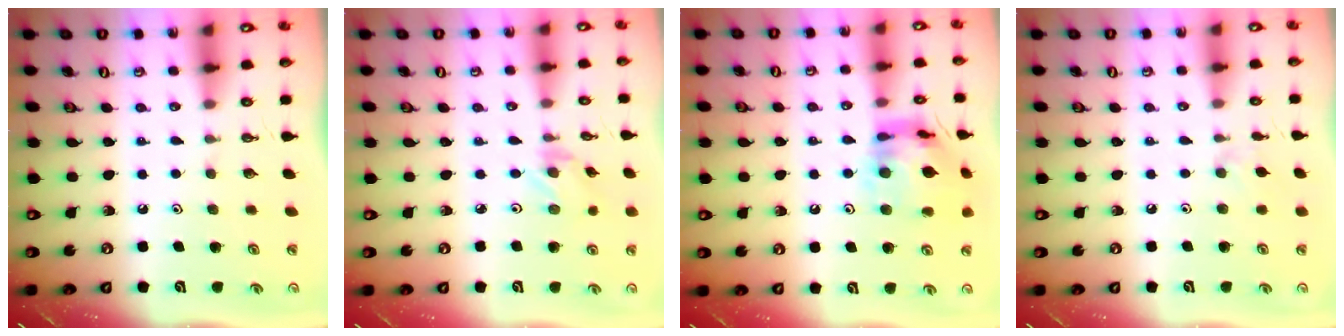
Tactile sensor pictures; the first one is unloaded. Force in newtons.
{"total": 1.1, "press": 1.0, "slide": 0.4}
{"total": 15.4, "press": 15.3, "slide": 1.6}
{"total": 3.4, "press": 3.4, "slide": 0.5}